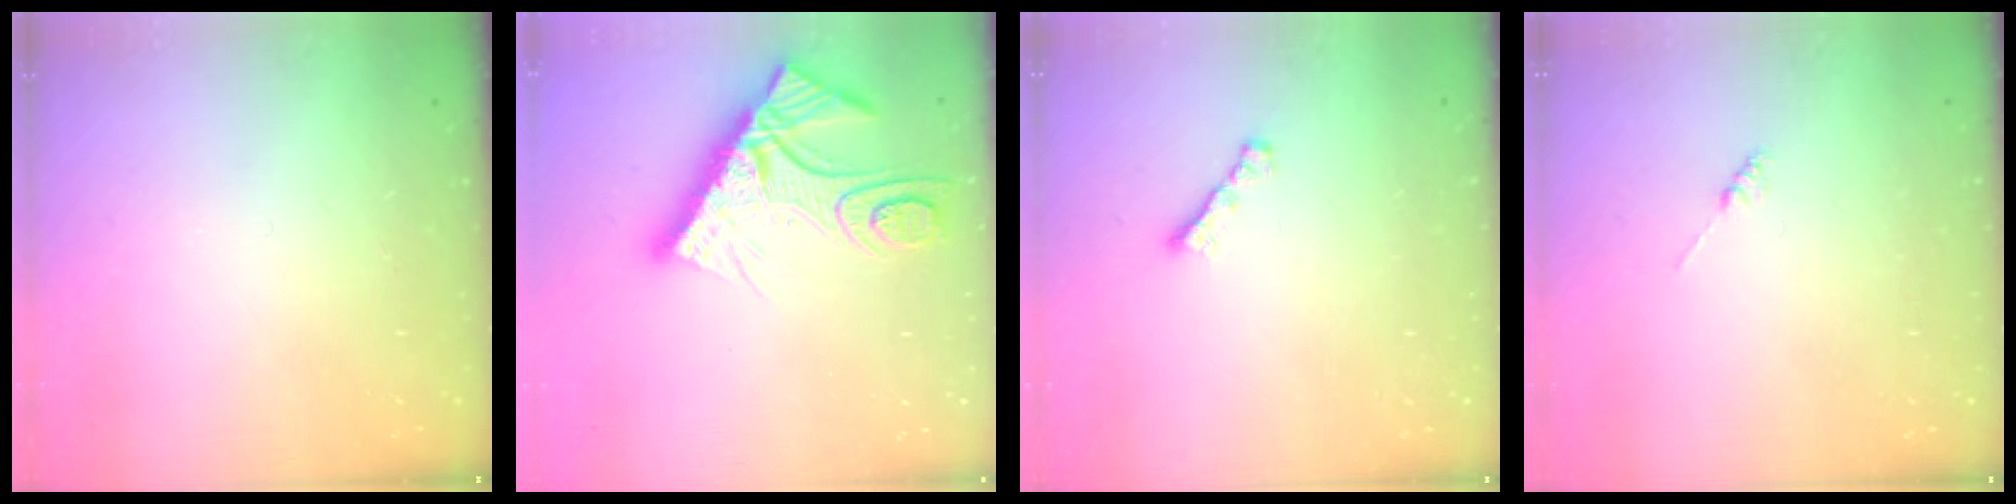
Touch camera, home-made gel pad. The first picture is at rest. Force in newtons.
{"total": 16.4, "press": 16.3, "slide": 1.4}
{"total": 1.8, "press": 1.7, "slide": 0.6}
{"total": 0.0}